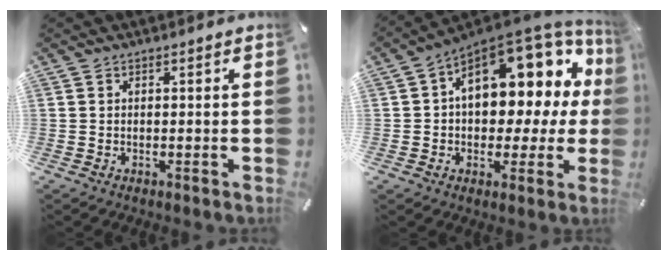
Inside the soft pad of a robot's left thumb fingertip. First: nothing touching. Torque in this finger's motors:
{"motor_torque": [0.93, 0.97, 1.36, 0.58, 0.25]}